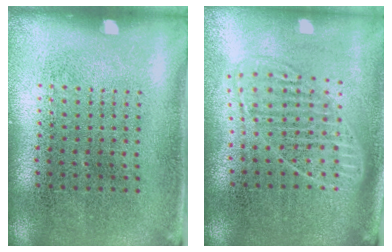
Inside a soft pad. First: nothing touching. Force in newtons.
{"total": 1.7, "press": 1.4, "slide": 1.0}